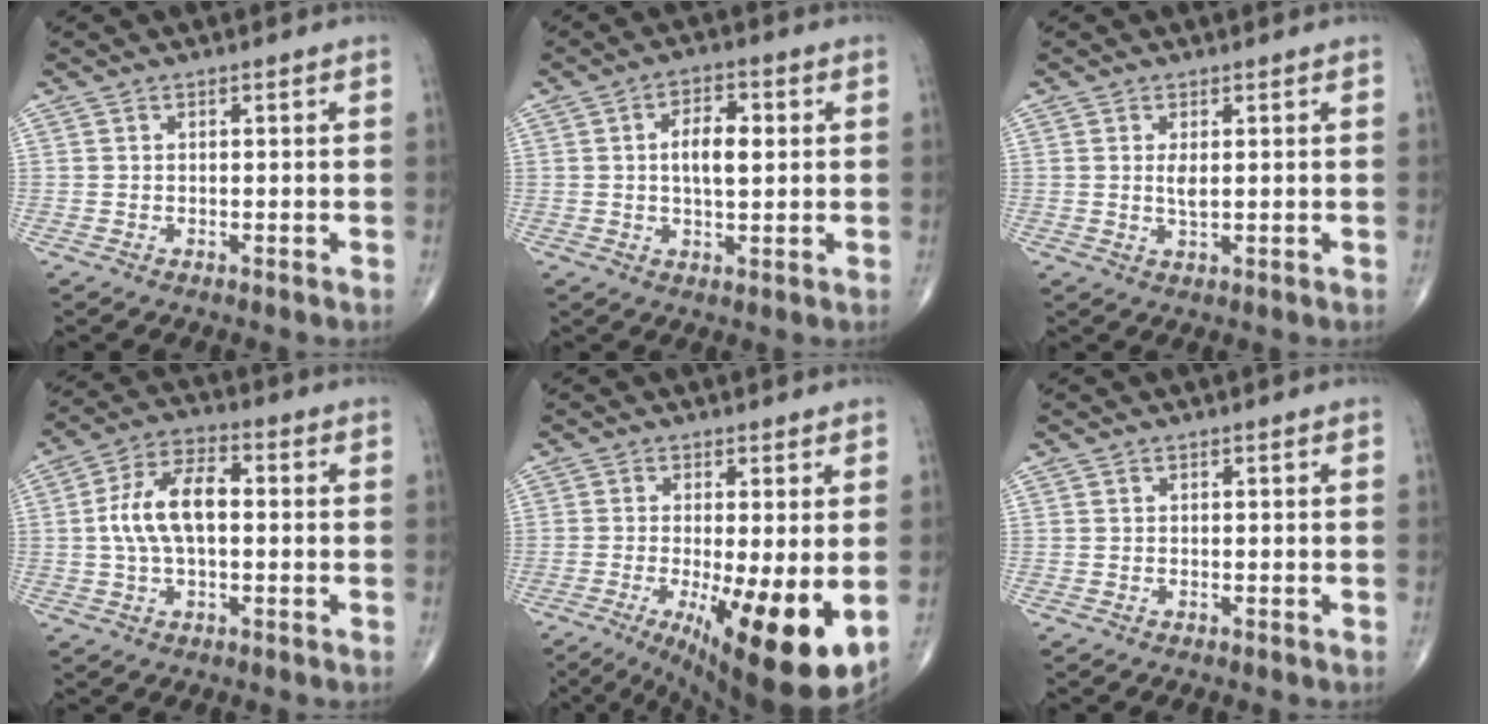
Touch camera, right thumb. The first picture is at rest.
{"total": 6.9, "force": [1.0, 3.2, 6.1], "torque": [-0.091, 0.003, 0.012]}
{"total": 2.1, "force": [0.4, 0.7, 1.9], "torque": [-0.036, -0.007, 0.010]}
{"total": 10.8, "force": [0.3, 5.6, 9.2], "torque": [-0.179, 0.025, -0.001]}
{"total": 15.4, "force": [-4.0, 3.7, 14.4], "torque": [-0.197, -0.025, -0.045]}
{"total": 0.0}